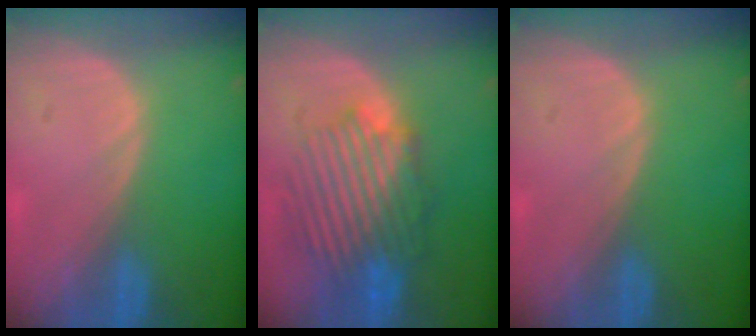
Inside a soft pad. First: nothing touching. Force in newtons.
{"total": 9.5, "press": 9.3, "slide": 2.1}
{"total": 0.0}